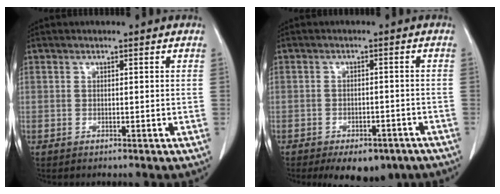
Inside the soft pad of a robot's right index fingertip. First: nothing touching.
{"total": 8.9, "force": [-6.5, 4.4, 4.2], "torque": [-0.041, 0.005, -0.084]}